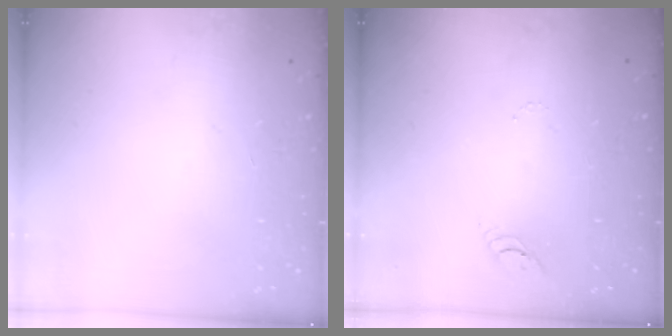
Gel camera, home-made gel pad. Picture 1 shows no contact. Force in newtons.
{"total": 2.7, "press": 2.7, "slide": 0.2}